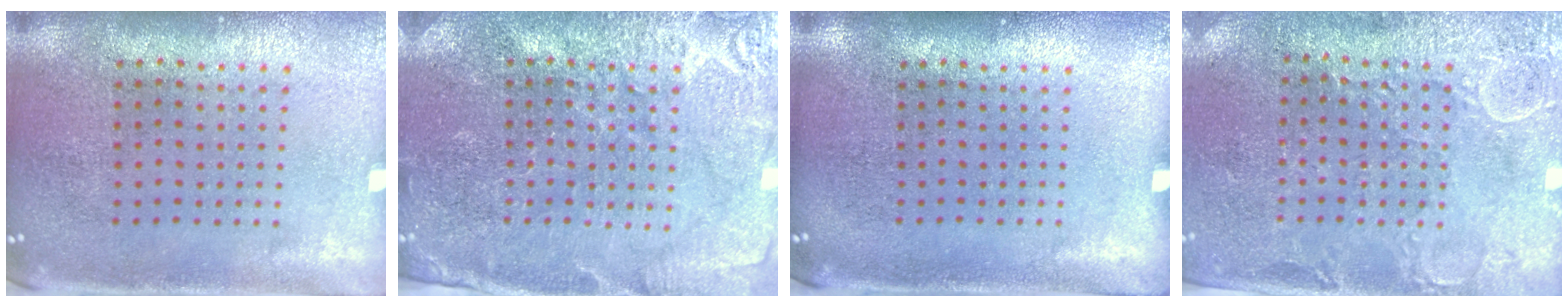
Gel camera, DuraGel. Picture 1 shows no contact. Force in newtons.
{"total": 3.5, "press": 3.5, "slide": 0.7}
{"total": 0.0}
{"total": 2.8, "press": 2.7, "slide": 0.8}